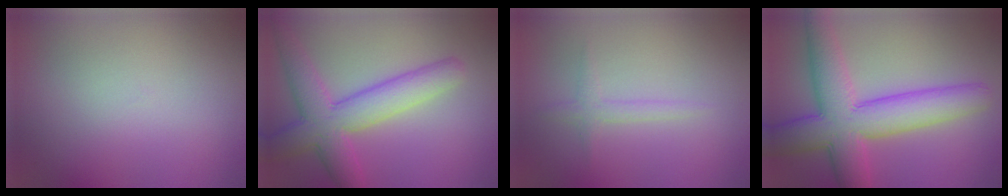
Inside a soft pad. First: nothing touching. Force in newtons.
{"total": 6.5, "press": 6.5, "slide": 0.2}
{"total": 1.3, "press": 1.2, "slide": 0.0}
{"total": 9.0, "press": 9.0, "slide": 0.2}